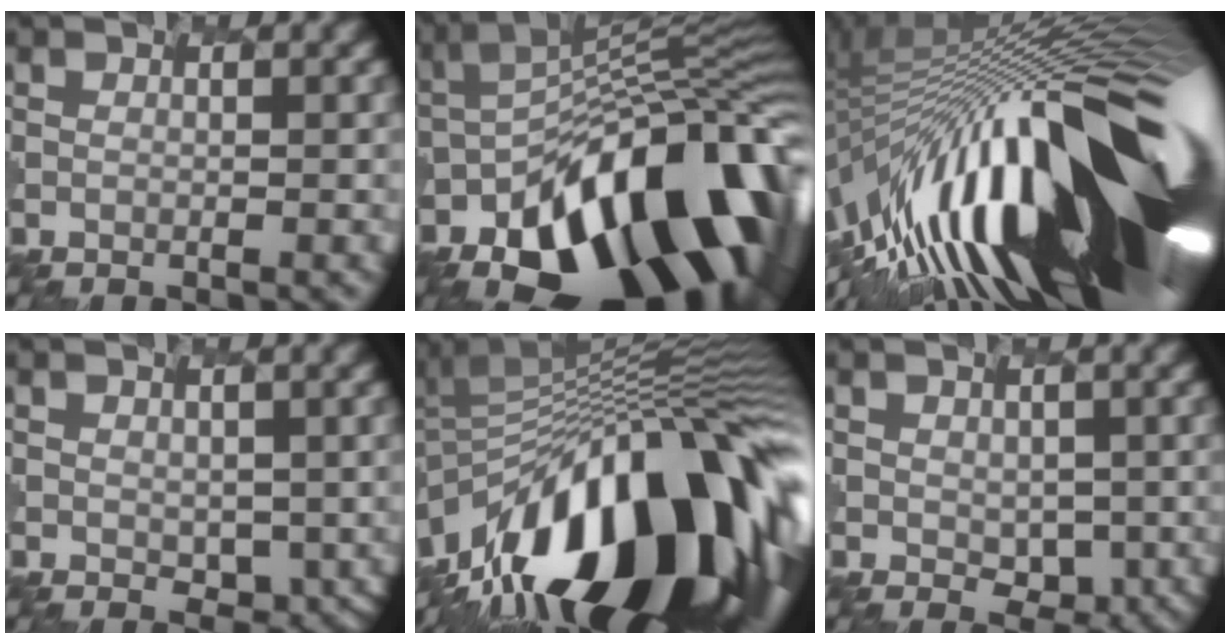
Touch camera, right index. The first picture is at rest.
{"total": 17.6, "force": [-9.4, 8.0, 12.5], "torque": [-0.197, -0.012, -0.155]}
{"total": 19.0, "force": [-2.9, 7.0, 17.4], "torque": [-0.278, 0.010, -0.090]}
{"total": 4.1, "force": [-0.4, 3.0, 2.8], "torque": [-0.060, -0.033, 0.006]}
{"total": 17.8, "force": [-6.8, 8.3, 14.2], "torque": [-0.235, 0.001, -0.130]}
{"total": 3.0, "force": [-0.1, 2.3, 2.0], "torque": [-0.045, -0.024, 0.004]}